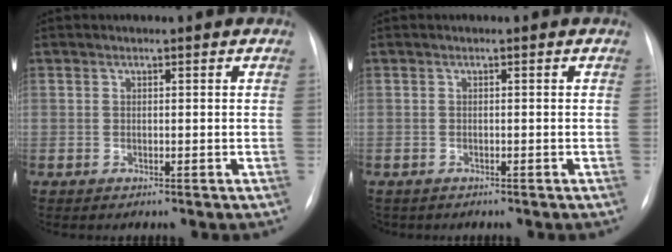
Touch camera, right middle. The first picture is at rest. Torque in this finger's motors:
{"motor_torque": [-0.36, -0.27, 0.00, -0.01]}